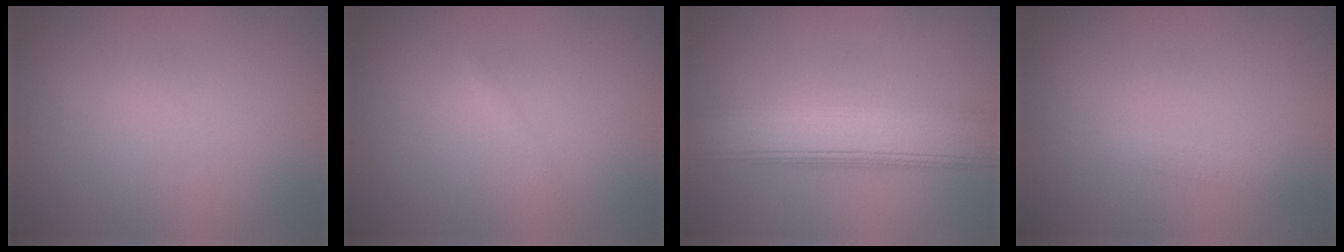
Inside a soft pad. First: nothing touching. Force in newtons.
{"total": 0.6, "press": 0.6, "slide": 0.0}
{"total": 7.1, "press": 7.1, "slide": 0.3}
{"total": 0.7, "press": 0.7, "slide": 0.1}